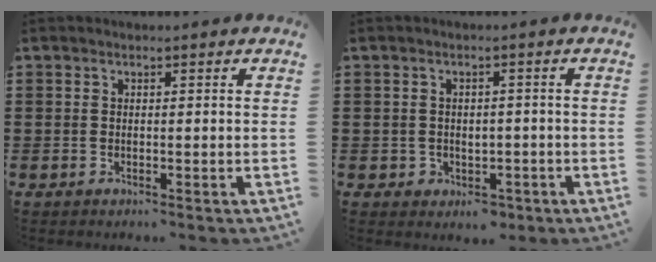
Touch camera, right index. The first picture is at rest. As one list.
[{"total": 1.9, "force": [-0.8, 1.6, 0.5], "torque": [-0.016, 0.003, -0.021]}]